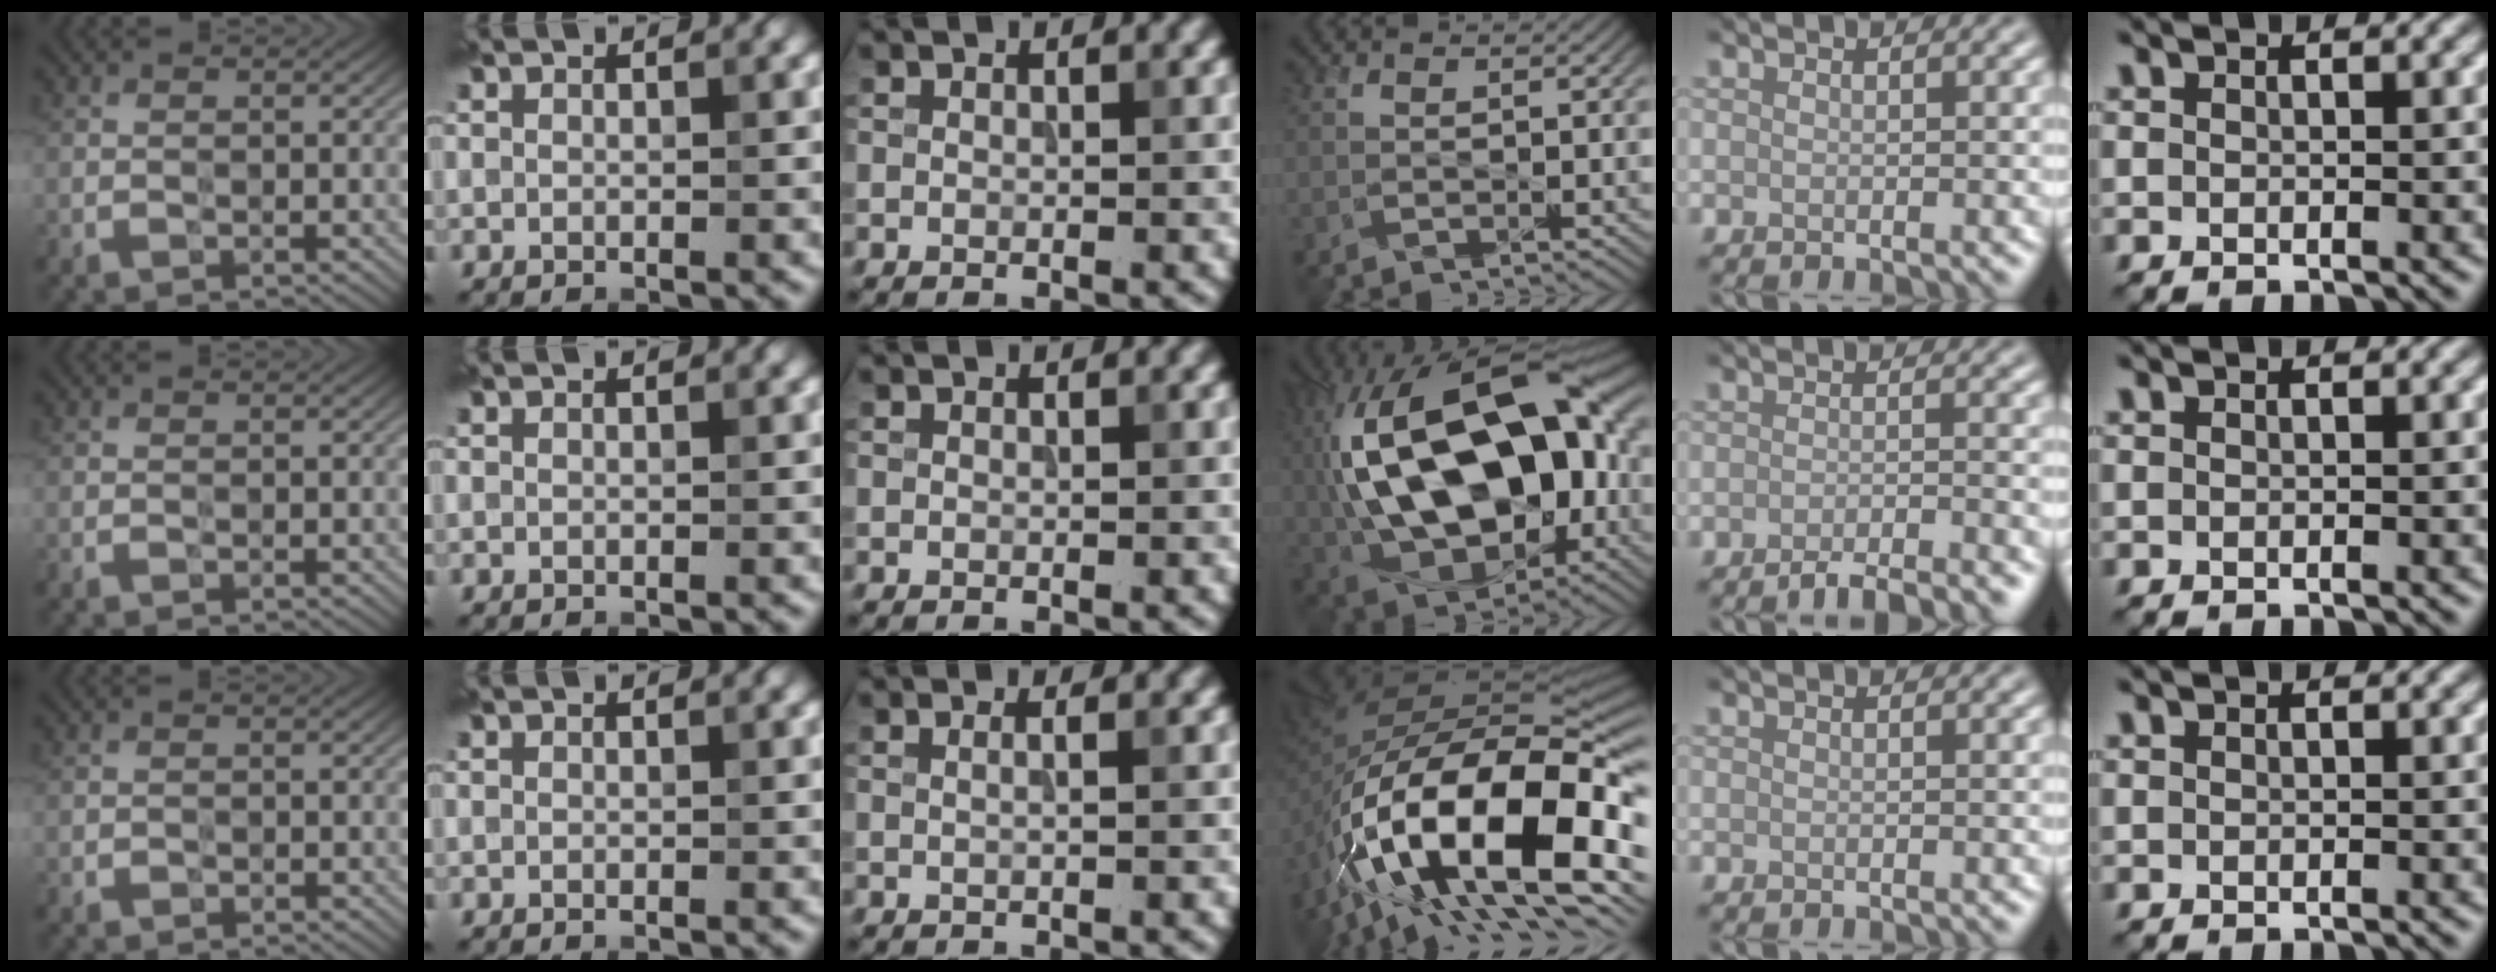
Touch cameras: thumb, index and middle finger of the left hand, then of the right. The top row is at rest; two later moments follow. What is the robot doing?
{"motion": "wipe", "object": "compact mirror"}